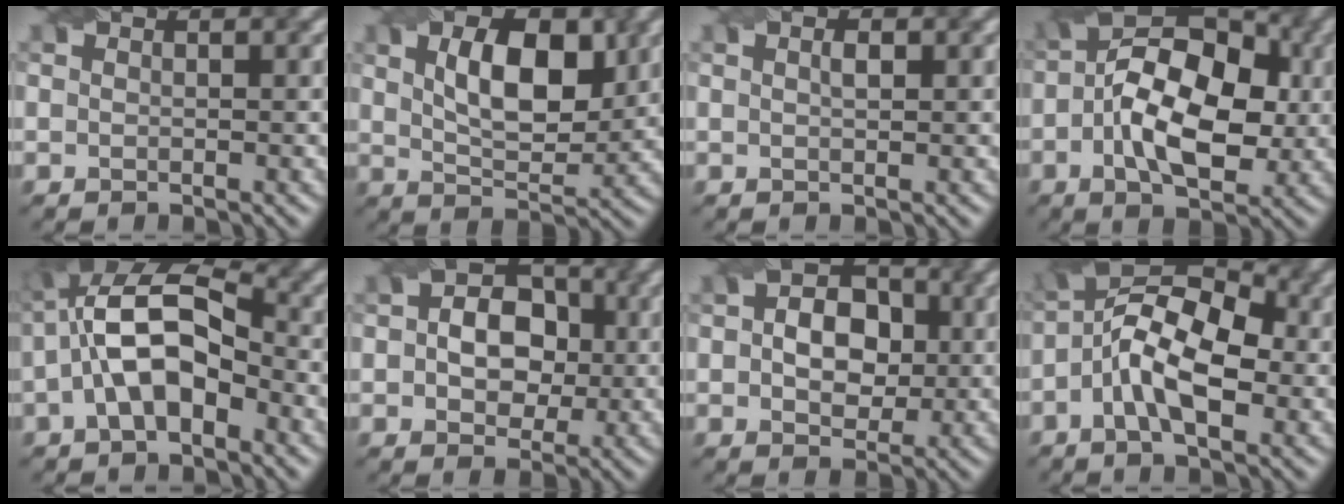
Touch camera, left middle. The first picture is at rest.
{"total": 6.6, "force": [2.1, 3.3, 5.4], "torque": [-0.091, -0.001, 0.038]}
{"total": 1.0, "force": [0.3, 0.3, 0.9], "torque": [-0.017, 0.002, 0.006]}
{"total": 11.4, "force": [-0.3, 6.4, 9.4], "torque": [-0.149, 0.012, -0.010]}
{"total": 9.4, "force": [-0.7, 5.1, 7.9], "torque": [-0.153, 0.024, -0.025]}
{"total": 6.1, "force": [0.2, 4.4, 4.2], "torque": [-0.058, 0.006, -0.007]}
{"total": 5.5, "force": [0.2, 3.9, 3.8], "torque": [-0.062, 0.004, -0.005]}
{"total": 9.1, "force": [-1.2, 4.2, 7.9], "torque": [-0.140, 0.029, -0.037]}